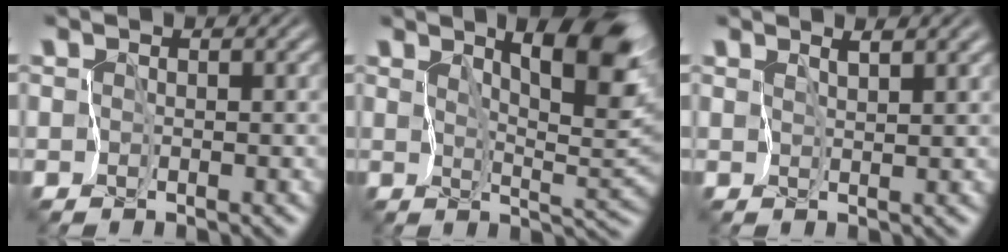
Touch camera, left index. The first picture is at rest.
{"total": 8.5, "force": [4.5, 2.2, 6.9], "torque": [-0.106, -0.002, 0.077]}
{"total": 2.4, "force": [1.9, 0.2, 1.4], "torque": [-0.019, 0.000, 0.029]}